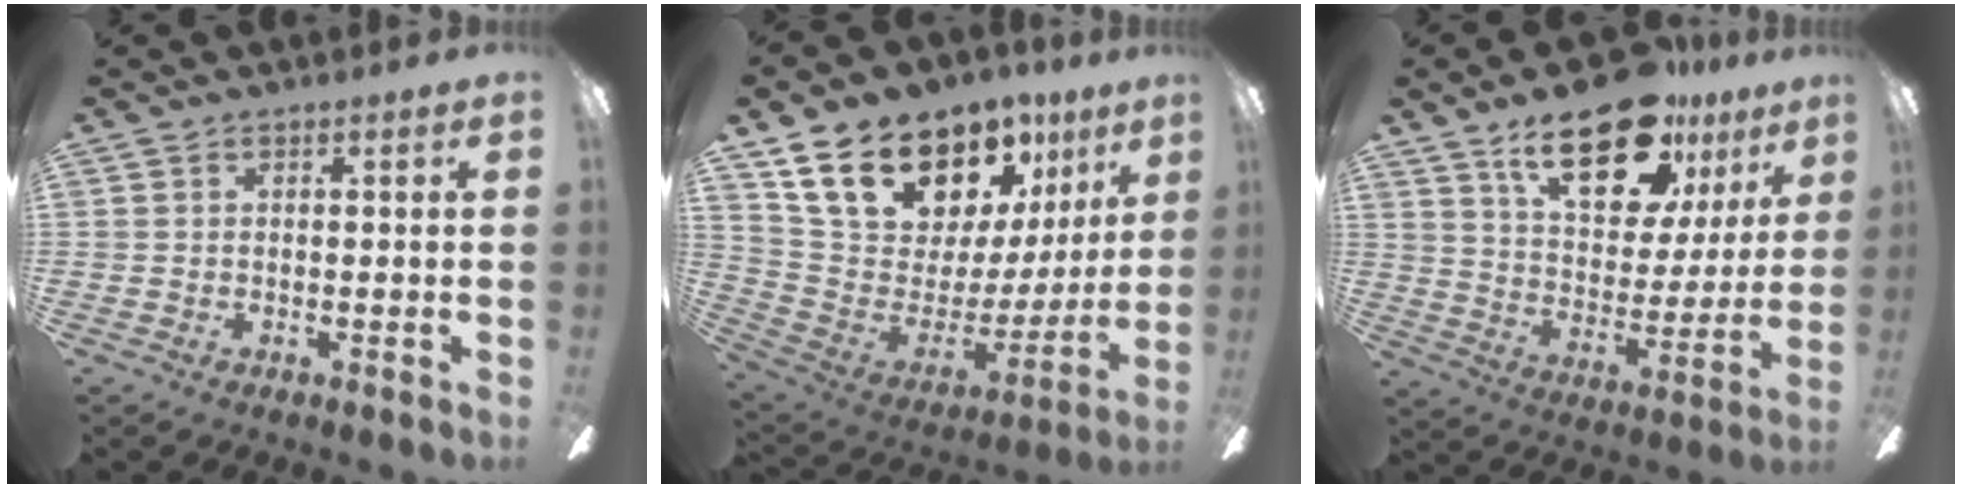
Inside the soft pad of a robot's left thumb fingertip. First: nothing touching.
{"total": 21.1, "force": [15.3, 10.9, 9.5], "torque": [-0.157, -0.100, 0.291]}
{"total": 21.5, "force": [14.2, 9.6, 13.0], "torque": [-0.205, -0.073, 0.242]}